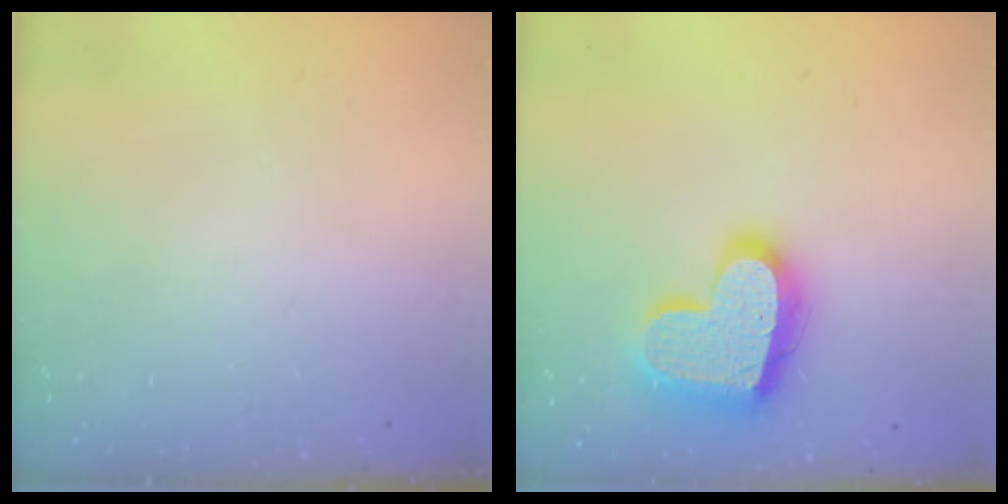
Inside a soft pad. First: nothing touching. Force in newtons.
{"total": 19.1, "press": 19.0, "slide": 1.3}